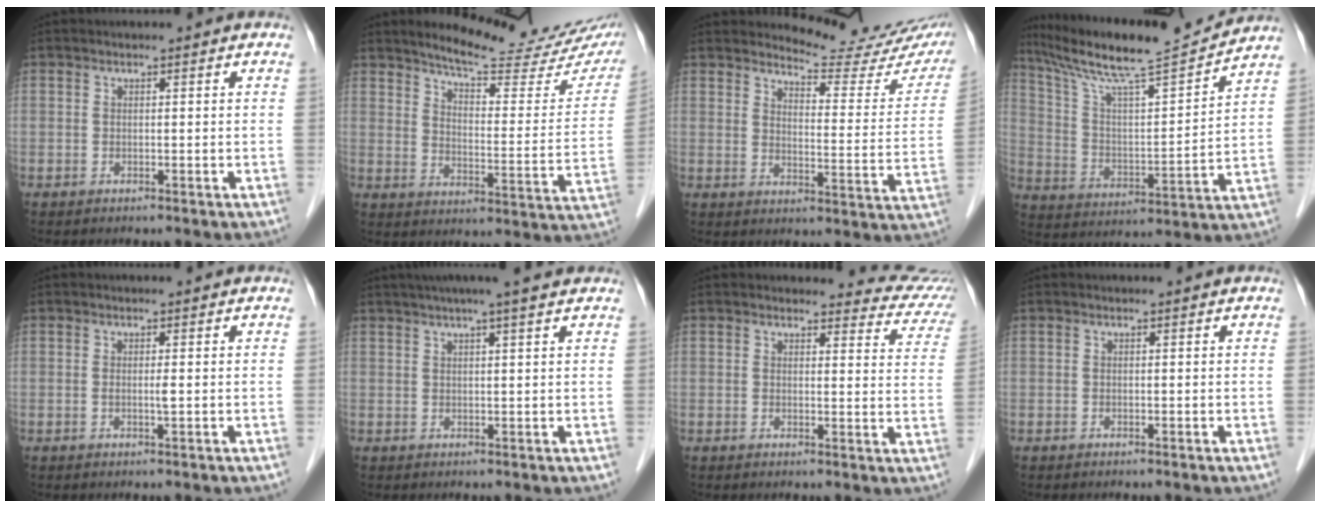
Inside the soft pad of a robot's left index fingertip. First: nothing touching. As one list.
[{"total": 19.6, "force": [17.1, 3.6, 8.8], "torque": [-0.111, -0.044, 0.212]}, {"total": 15.5, "force": [14.8, 2.3, 4.1], "torque": [-0.042, -0.073, 0.160]}, {"total": 17.9, "force": [16.2, -0.1, 7.7], "torque": [-0.143, 0.002, 0.270]}, {"total": 1.0, "force": [0.0, -0.1, 1.0], "torque": [-0.022, -0.002, -0.001]}, {"total": 8.6, "force": [6.9, 0.0, 5.1], "torque": [-0.078, 0.031, 0.089]}, {"total": 9.3, "force": [9.0, 2.3, 0.2], "torque": [0.036, -0.042, 0.063]}, {"total": 0.0}]